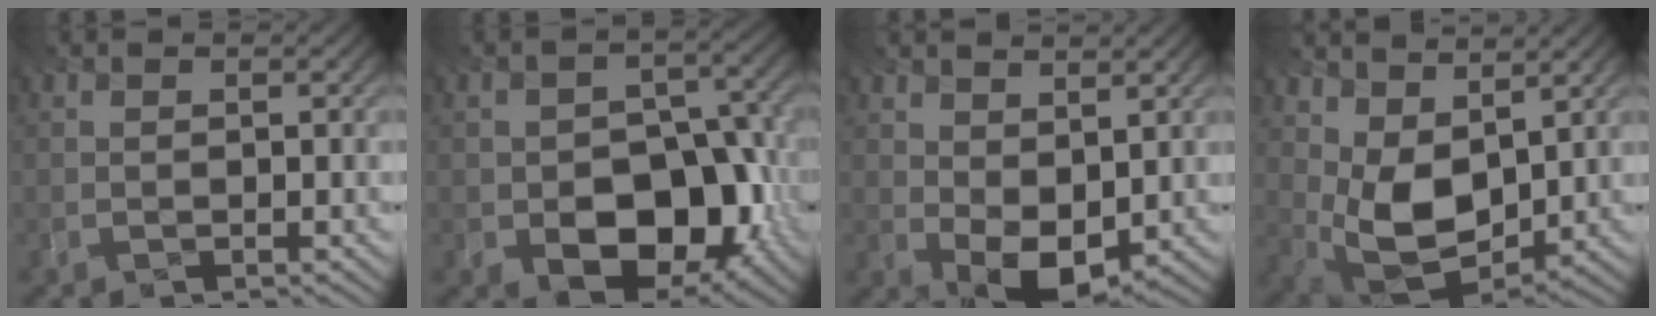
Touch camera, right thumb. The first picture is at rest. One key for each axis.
{"total": 12.3, "fx": -4.6, "fy": 7.9, "fz": 8.2, "tx": -0.127, "ty": -0.029, "tz": -0.066}
{"total": 7.0, "fx": 1.2, "fy": 4.3, "fz": 5.5, "tx": -0.109, "ty": -0.005, "tz": 0.030}
{"total": 10.2, "fx": 3.3, "fy": 6.0, "fz": 7.6, "tx": -0.173, "ty": -0.011, "tz": 0.072}